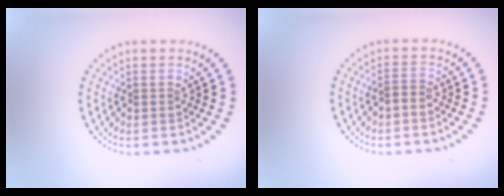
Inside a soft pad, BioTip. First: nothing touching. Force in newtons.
{"total": 1.2, "press": 1.1, "slide": 0.5}